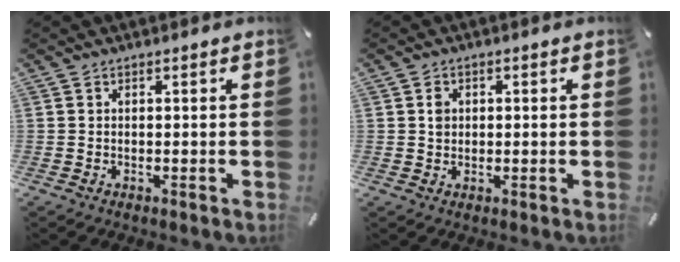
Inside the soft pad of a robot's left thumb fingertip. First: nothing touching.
{"total": 2.1, "force": [0.3, 1.8, 0.9], "torque": [-0.012, 0.005, 0.001]}